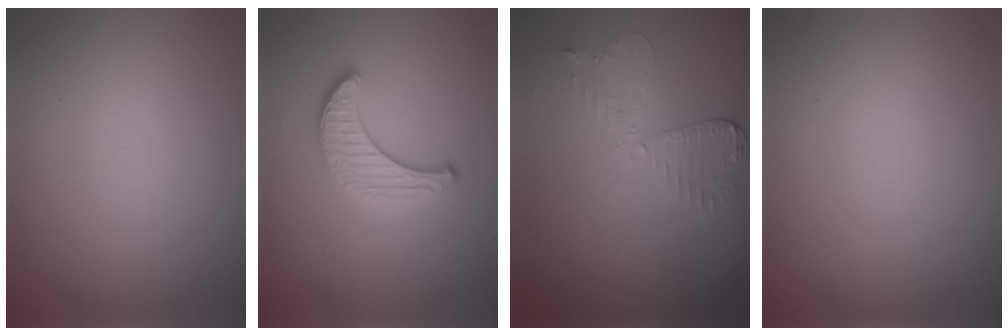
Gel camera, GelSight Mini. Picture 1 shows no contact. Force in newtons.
{"total": 3.3, "press": 2.8, "slide": 1.7}
{"total": 2.6, "press": 2.3, "slide": 1.3}
{"total": 0.0}